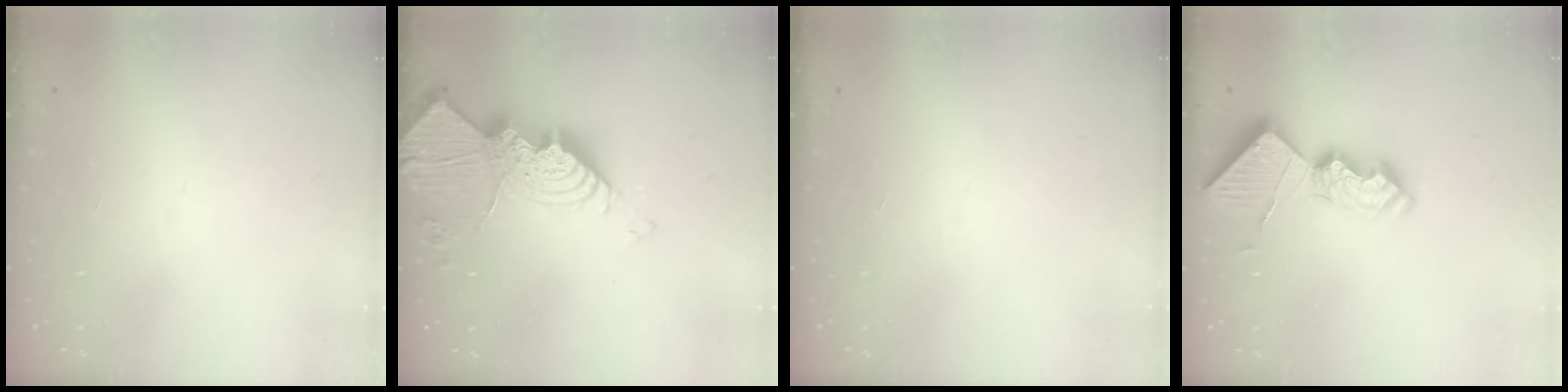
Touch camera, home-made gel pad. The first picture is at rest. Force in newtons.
{"total": 21.9, "press": 21.8, "slide": 2.2}
{"total": 0.0}
{"total": 17.4, "press": 17.4, "slide": 0.2}